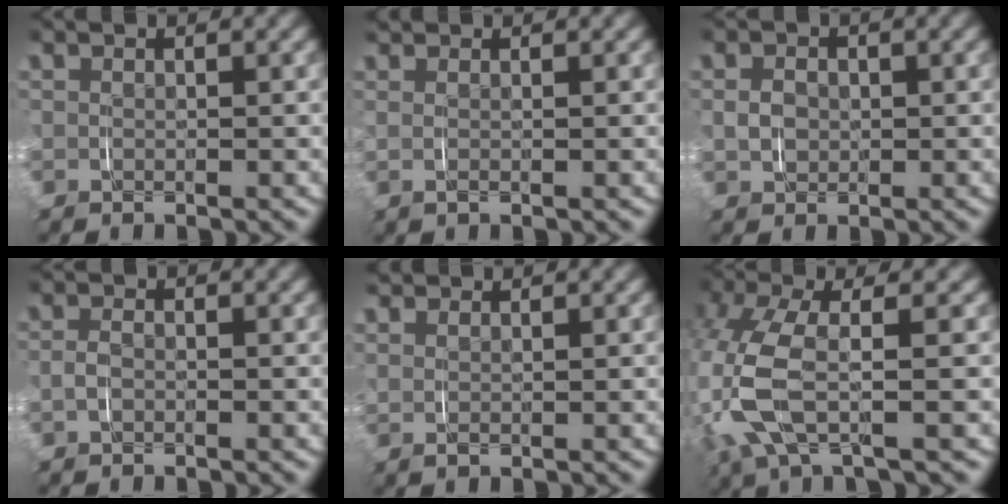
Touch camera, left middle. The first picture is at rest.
{"total": 1.1, "force": [0.6, 0.1, 0.8], "torque": [-0.018, 0.006, 0.009]}
{"total": 1.7, "force": [0.0, 1.4, 0.9], "torque": [-0.020, 0.002, 0.003]}
{"total": 1.0, "force": [-0.6, 0.5, 0.7], "torque": [-0.021, 0.000, -0.010]}
{"total": 1.3, "force": [1.1, 0.3, 0.6], "torque": [-0.011, 0.004, 0.021]}
{"total": 6.4, "force": [0.1, 2.6, 5.9], "torque": [-0.163, -0.002, 0.005]}